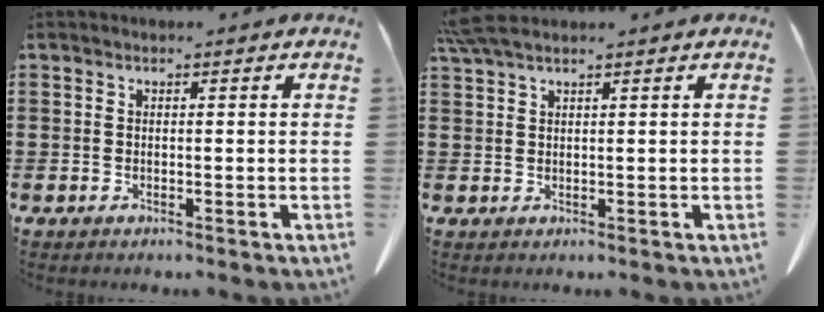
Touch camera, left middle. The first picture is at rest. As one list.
[{"total": 2.8, "force": [2.2, 0.3, 1.7], "torque": [-0.041, 0.002, 0.042]}]